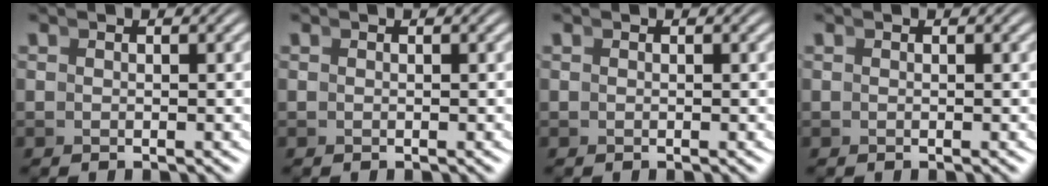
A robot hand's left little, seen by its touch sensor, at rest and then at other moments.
{"total": 0.0}
{"total": 0.0}
{"total": 0.0}